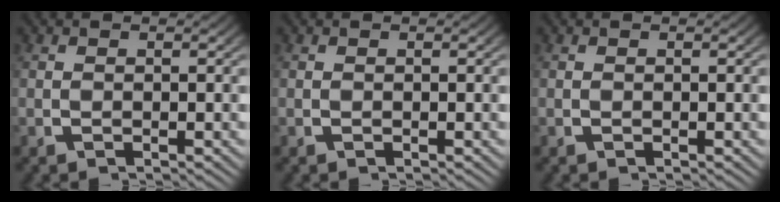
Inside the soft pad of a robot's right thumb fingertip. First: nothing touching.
{"total": 0.0}
{"total": 0.0}